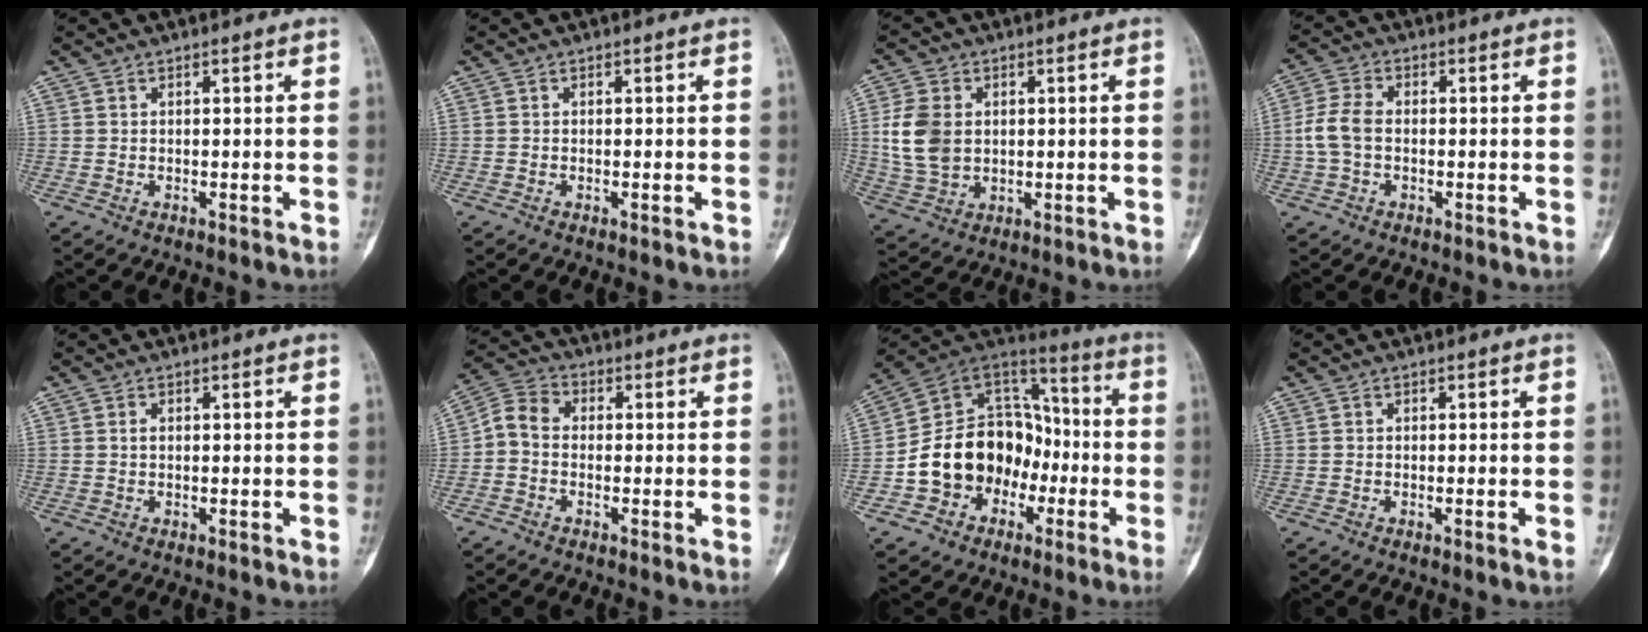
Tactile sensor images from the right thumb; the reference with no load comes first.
{"total": 0.5, "force": [-0.3, 0.0, 0.4], "torque": [-0.006, -0.002, -0.003]}
{"total": 9.6, "force": [1.2, 7.0, 6.4], "torque": [-0.124, -0.003, 0.032]}
{"total": 5.7, "force": [-0.6, 3.7, 4.3], "torque": [-0.099, 0.015, -0.017]}
{"total": 0.7, "force": [0.1, 0.4, 0.5], "torque": [-0.009, 0.001, 0.000]}
{"total": 5.3, "force": [-0.7, 4.0, 3.4], "torque": [-0.054, 0.021, -0.032]}
{"total": 17.8, "force": [-5.2, 14.3, 9.2], "torque": [-0.109, 0.077, -0.091]}
{"total": 1.2, "force": [-0.4, 0.0, 1.1], "torque": [-0.018, -0.004, -0.008]}